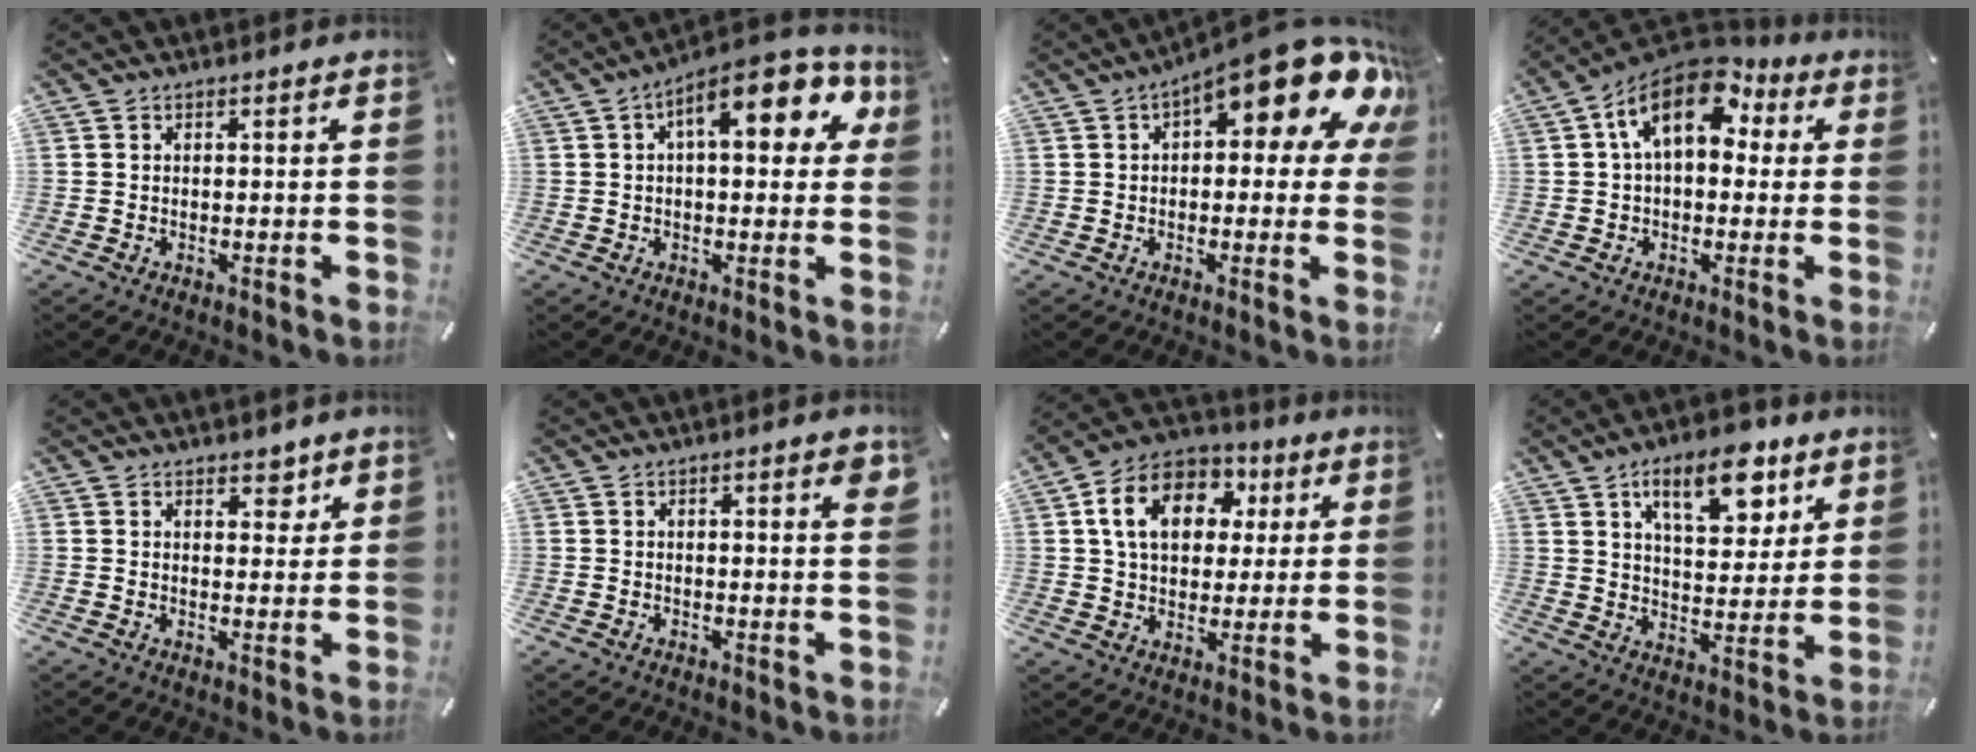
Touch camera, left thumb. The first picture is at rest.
{"total": 14.4, "force": [5.2, 6.3, 11.9], "torque": [-0.161, -0.020, 0.083]}
{"total": 17.3, "force": [9.0, 6.1, 13.4], "torque": [-0.183, -0.065, 0.148]}
{"total": 14.2, "force": [5.2, 8.4, 10.2], "torque": [-0.190, -0.011, 0.088]}
{"total": 3.8, "force": [2.7, 2.3, 1.2], "torque": [0.000, -0.015, 0.041]}
{"total": 2.6, "force": [1.0, 0.4, 2.3], "torque": [-0.038, -0.002, 0.014]}
{"total": 13.6, "force": [4.1, 10.5, 7.6], "torque": [-0.139, 0.002, 0.076]}
{"total": 15.1, "force": [8.3, 7.5, 10.0], "torque": [-0.132, -0.035, 0.138]}